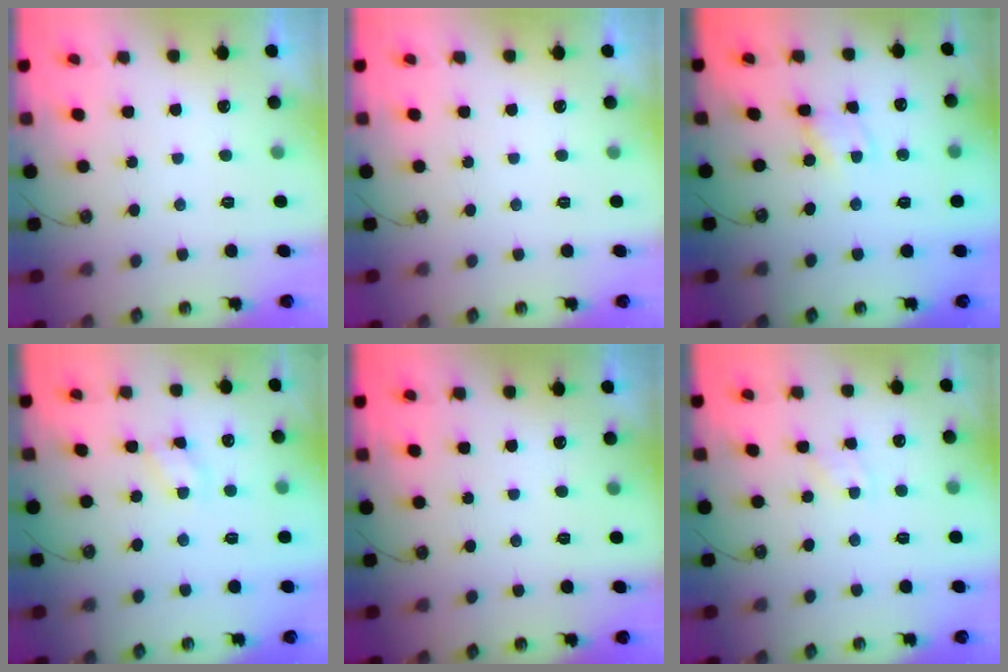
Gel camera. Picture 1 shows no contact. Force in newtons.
{"total": 0.0}
{"total": 1.1, "press": 1.1, "slide": 0.2}
{"total": 2.9, "press": 2.9, "slide": 0.4}
{"total": 0.0}
{"total": 2.0, "press": 2.0, "slide": 0.3}